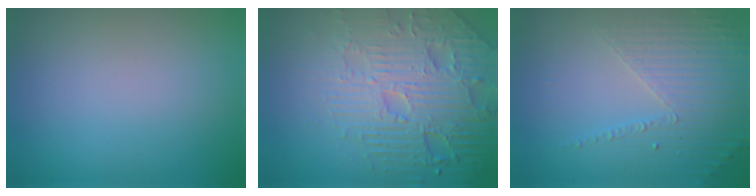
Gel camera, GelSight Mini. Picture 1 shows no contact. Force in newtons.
{"total": 7.1, "press": 5.8, "slide": 4.1}
{"total": 5.0, "press": 3.2, "slide": 3.8}